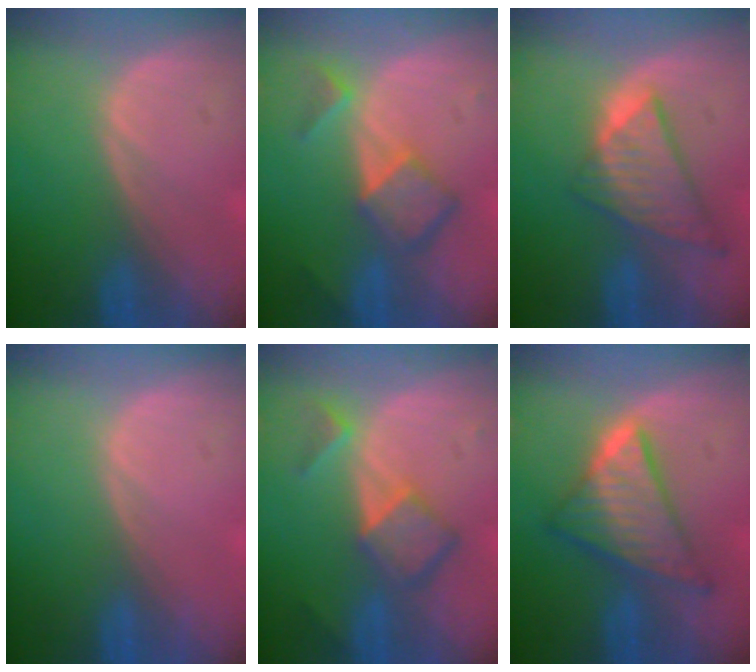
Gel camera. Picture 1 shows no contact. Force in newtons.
{"total": 6.8, "press": 5.9, "slide": 3.5}
{"total": 8.7, "press": 7.5, "slide": 4.5}
{"total": 0.0}
{"total": 6.8, "press": 5.9, "slide": 3.5}
{"total": 9.1, "press": 9.1, "slide": 0.7}